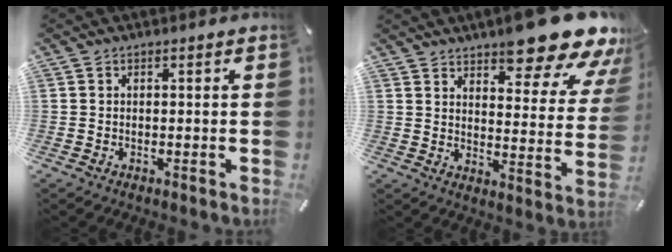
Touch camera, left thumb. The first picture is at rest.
{"total": 16.7, "force": [13.3, 4.5, 9.0], "torque": [-0.114, -0.113, 0.218]}